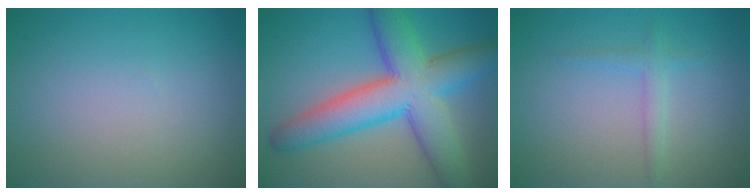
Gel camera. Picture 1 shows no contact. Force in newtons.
{"total": 10.1, "press": 10.1, "slide": 0.2}
{"total": 1.4, "press": 1.4, "slide": 0.0}